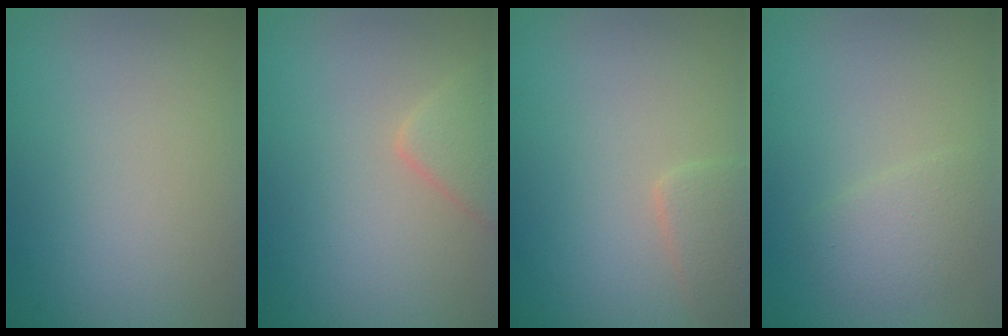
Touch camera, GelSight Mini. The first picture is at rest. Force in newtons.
{"total": 2.0, "press": 2.0, "slide": 0.1}
{"total": 1.7, "press": 1.7, "slide": 0.1}
{"total": 2.0, "press": 2.0, "slide": 0.1}